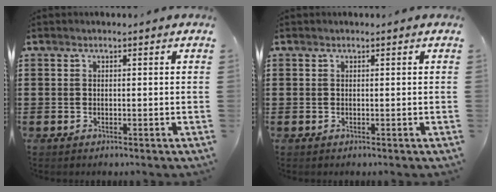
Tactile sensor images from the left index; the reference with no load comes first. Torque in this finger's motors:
{"motor_torque": [-0.02, -0.01, 0.00, 0.00]}